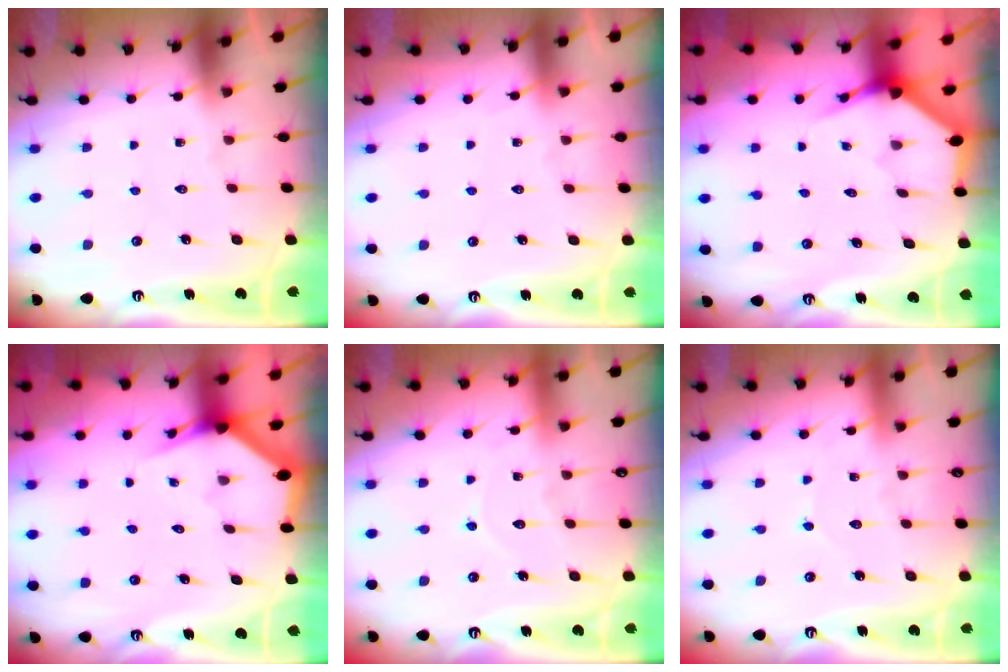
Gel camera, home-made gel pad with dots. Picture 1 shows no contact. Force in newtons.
{"total": 2.8, "press": 2.8, "slide": 0.4}
{"total": 3.5, "press": 3.4, "slide": 0.2}
{"total": 2.7, "press": 2.7, "slide": 0.1}
{"total": 5.6, "press": 5.6, "slide": 0.6}
{"total": 3.9, "press": 3.8, "slide": 0.3}